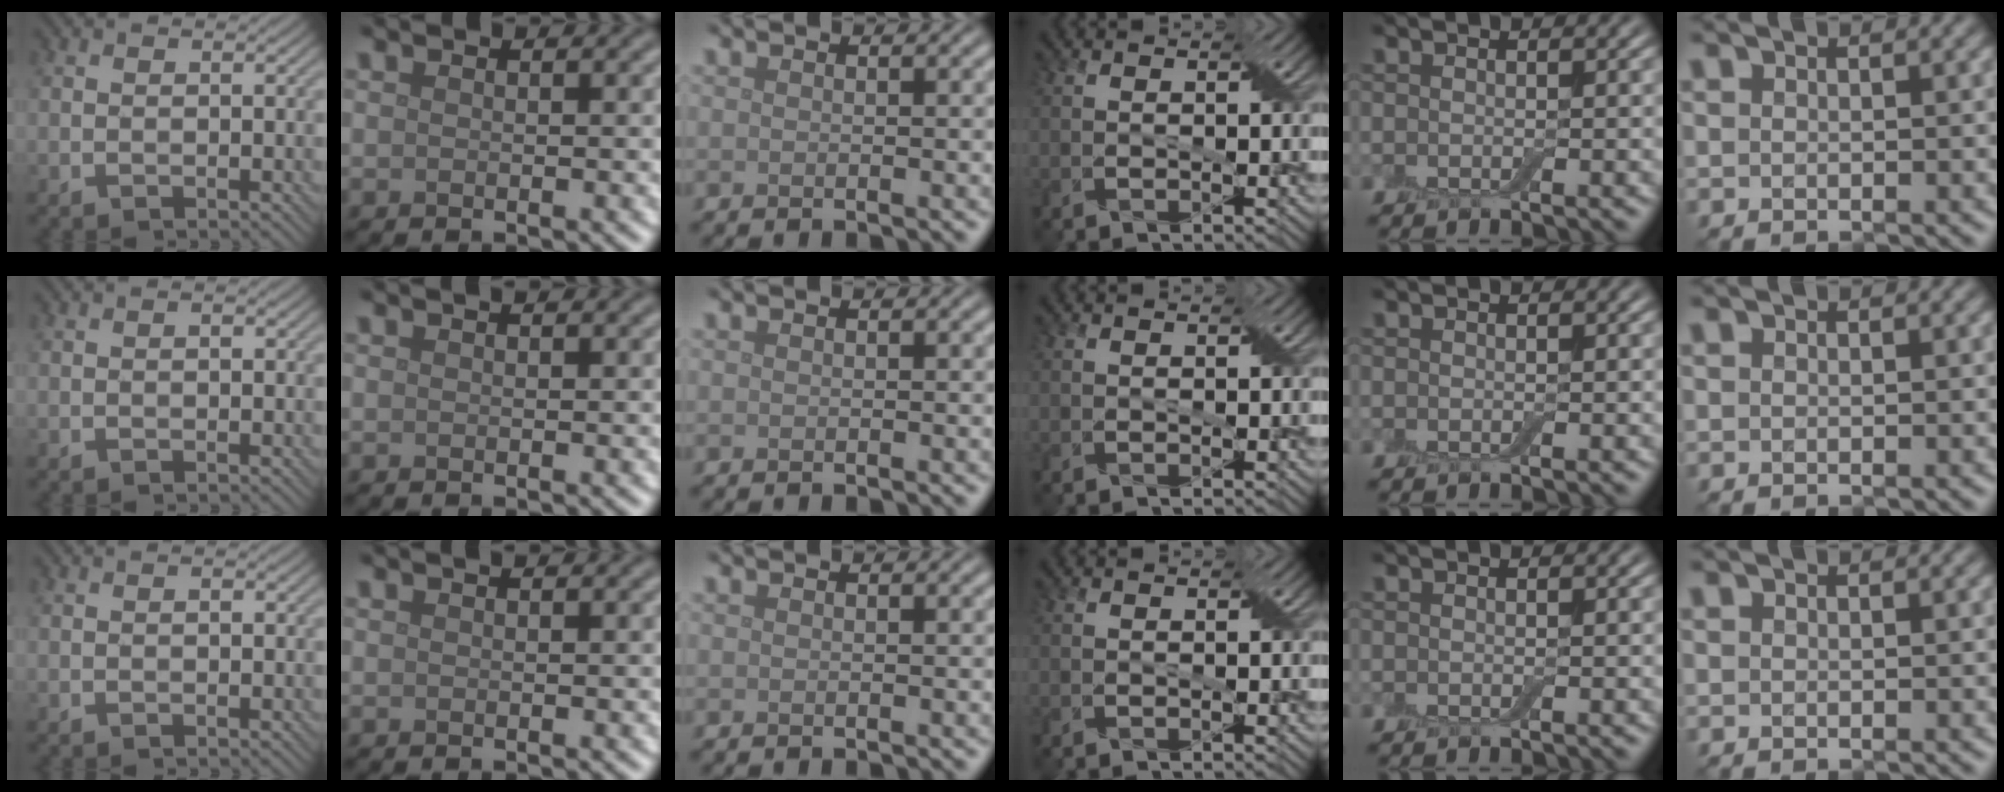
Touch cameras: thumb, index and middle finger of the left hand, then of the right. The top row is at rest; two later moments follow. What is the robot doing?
{"motion": "fold", "object": "bandage"}